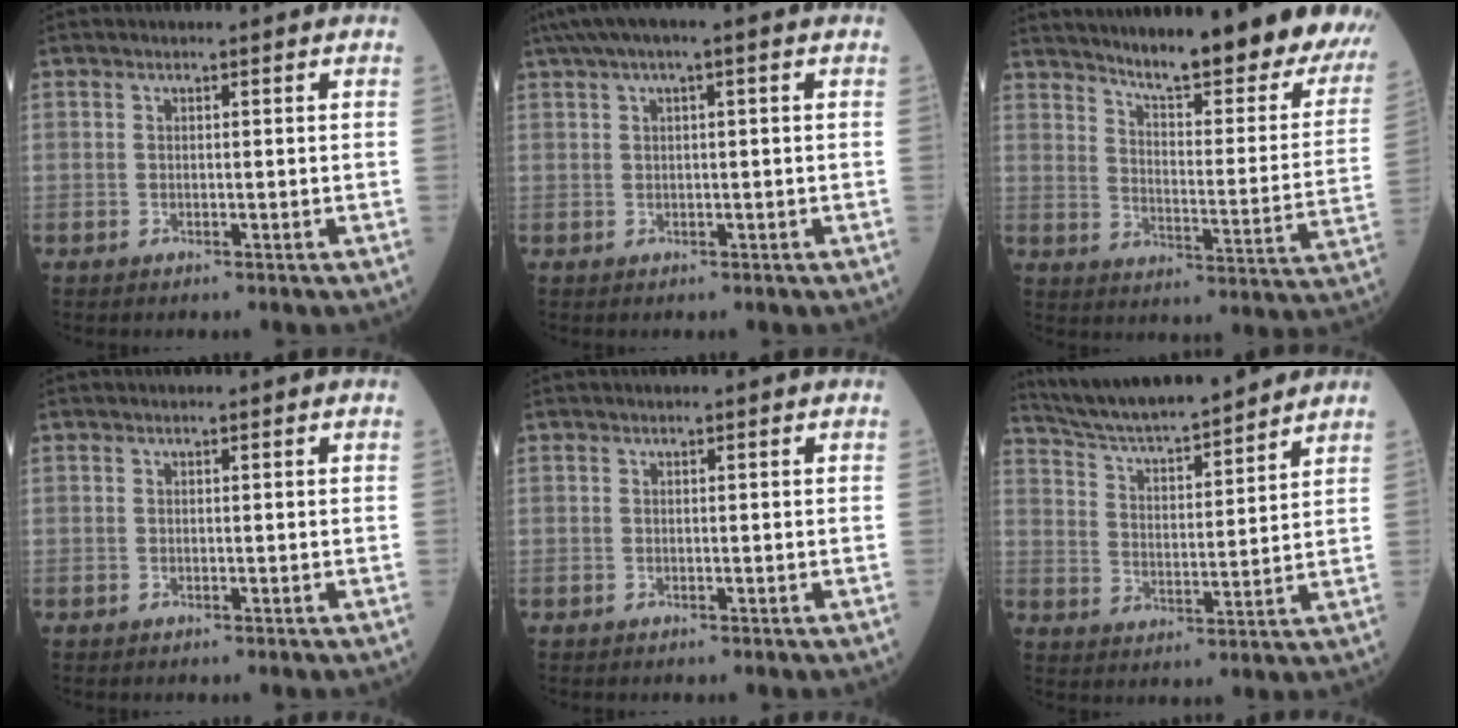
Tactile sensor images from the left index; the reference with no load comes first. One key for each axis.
{"total": 5.7, "fx": 3.0, "fy": 0.8, "fz": 4.8, "tx": -0.090, "ty": 0.038, "tz": 0.050}
{"total": 25.8, "fx": 22.9, "fy": 2.5, "fz": 11.7, "tx": -0.164, "ty": -0.092, "tz": 0.284}
{"total": 0.0}
{"total": 0.0}
{"total": 16.5, "fx": 15.0, "fy": 1.4, "fz": 6.7, "tx": -0.120, "ty": 0.011, "tz": 0.244}